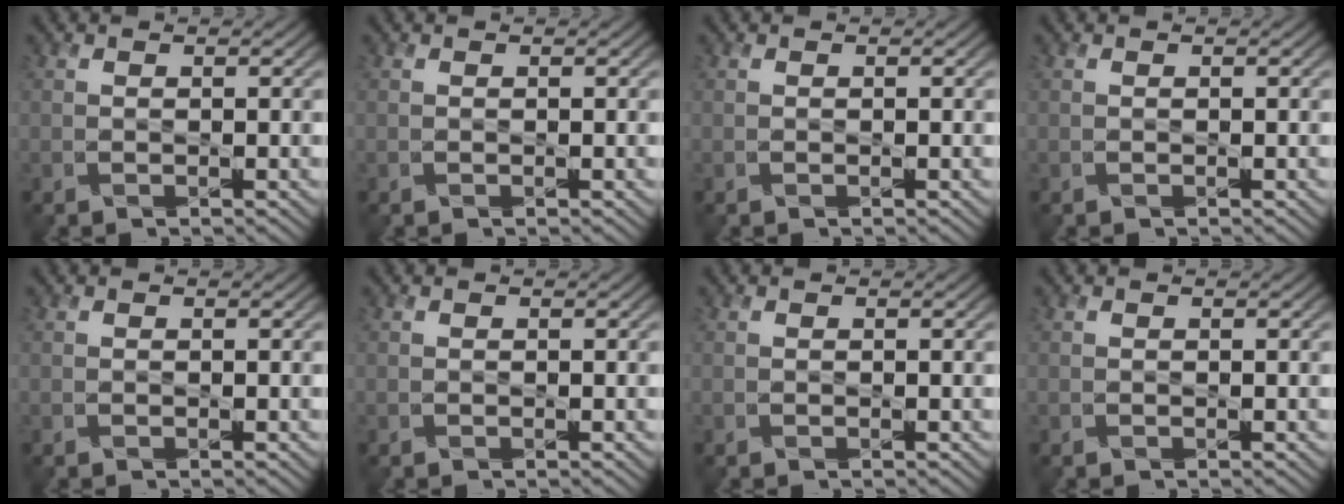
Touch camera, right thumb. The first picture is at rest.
{"total": 0.0}
{"total": 0.0}
{"total": 0.0}
{"total": 0.0}
{"total": 0.0}
{"total": 0.0}
{"total": 0.0}